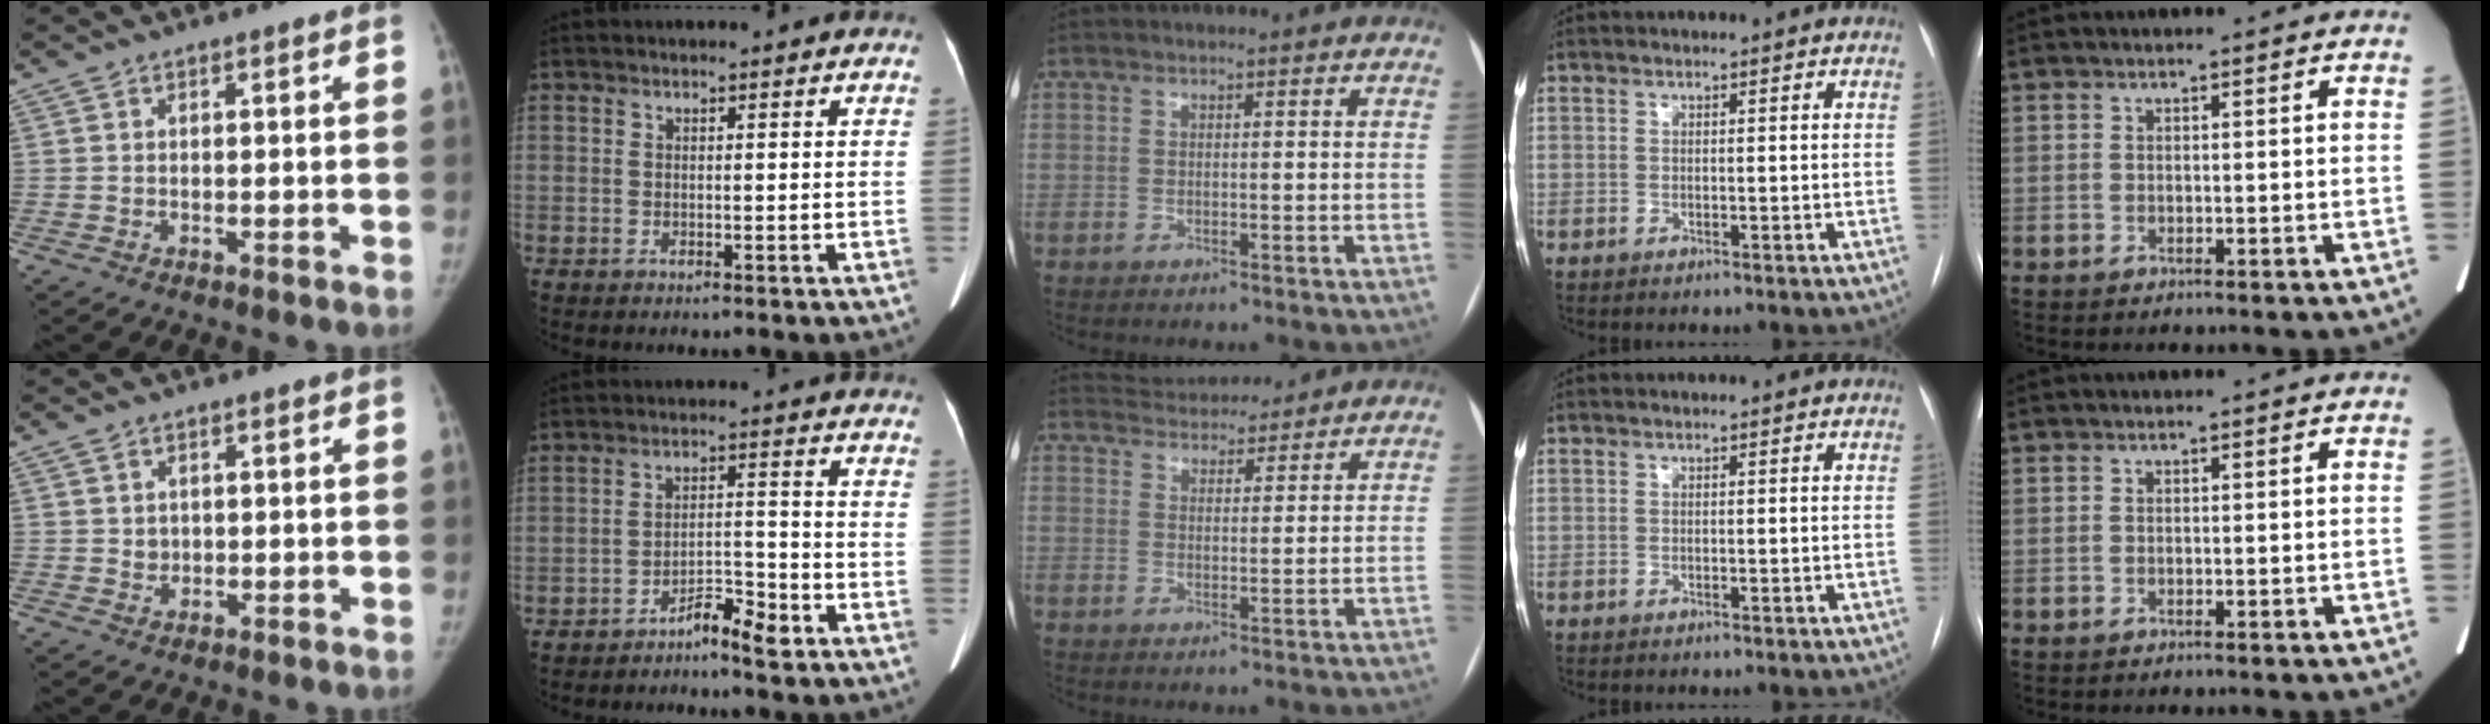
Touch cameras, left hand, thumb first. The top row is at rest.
{"thumb": {"total": 1.7, "force": [0.4, 1.5, 0.6], "torque": [-0.004, -0.003, 0.010]}, "index": {"total": 4.4, "force": [-3.7, 0.3, 2.3], "torque": [-0.039, -0.001, -0.067]}, "middle": {"total": 6.8, "force": [6.6, 1.2, 0.8], "torque": [-0.016, 0.023, 0.099]}}